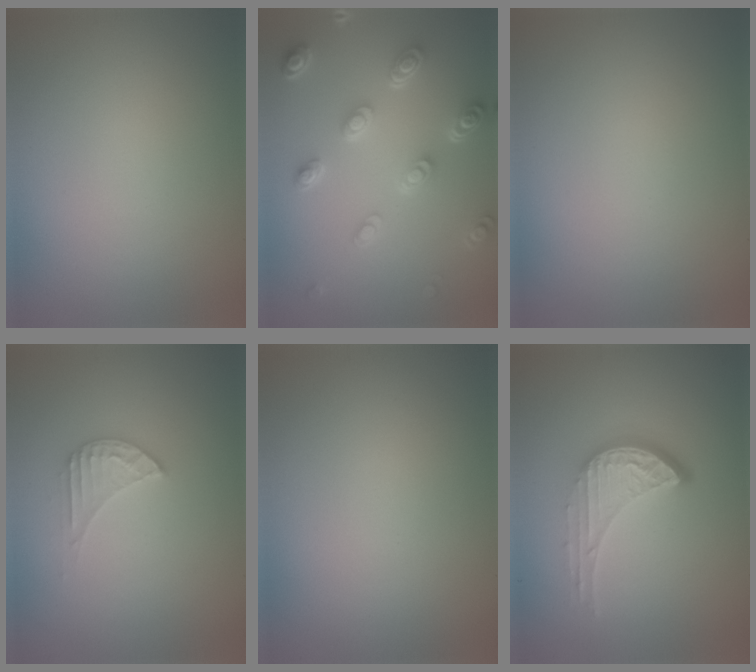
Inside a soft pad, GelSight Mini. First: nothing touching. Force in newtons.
{"total": 4.8, "press": 3.6, "slide": 3.2}
{"total": 0.0}
{"total": 2.3, "press": 2.3, "slide": 0.3}
{"total": 0.0}
{"total": 4.6, "press": 3.3, "slide": 3.2}